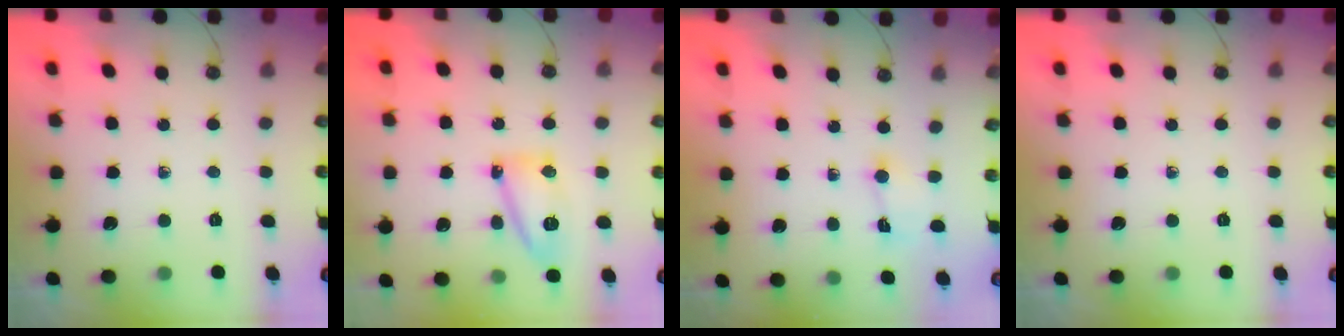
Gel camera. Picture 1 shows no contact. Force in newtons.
{"total": 10.3, "press": 10.3, "slide": 0.7}
{"total": 1.5, "press": 1.4, "slide": 0.6}
{"total": 0.0}